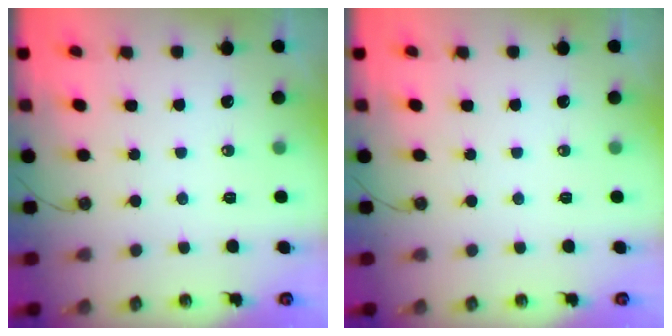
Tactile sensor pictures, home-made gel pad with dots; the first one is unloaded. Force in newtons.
{"total": 0.0}